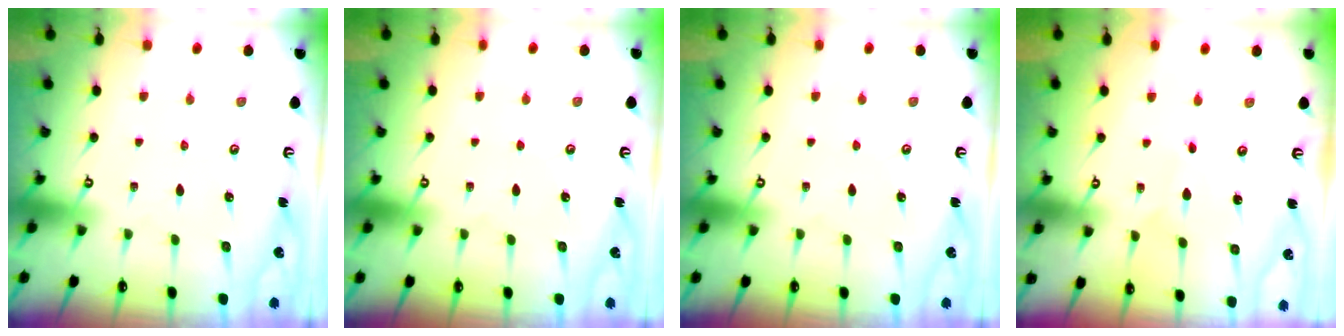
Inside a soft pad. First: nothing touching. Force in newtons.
{"total": 0.0}
{"total": 0.0}
{"total": 3.3, "press": 3.3, "slide": 0.2}